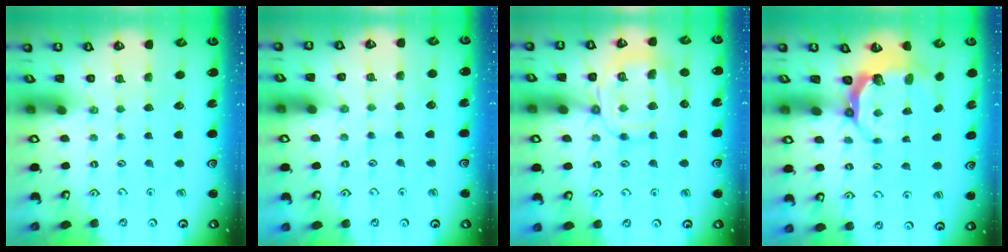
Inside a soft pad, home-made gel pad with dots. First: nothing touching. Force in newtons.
{"total": 5.4, "press": 5.4, "slide": 0.5}
{"total": 12.7, "press": 12.6, "slide": 1.1}
{"total": 7.0, "press": 5.9, "slide": 3.8}